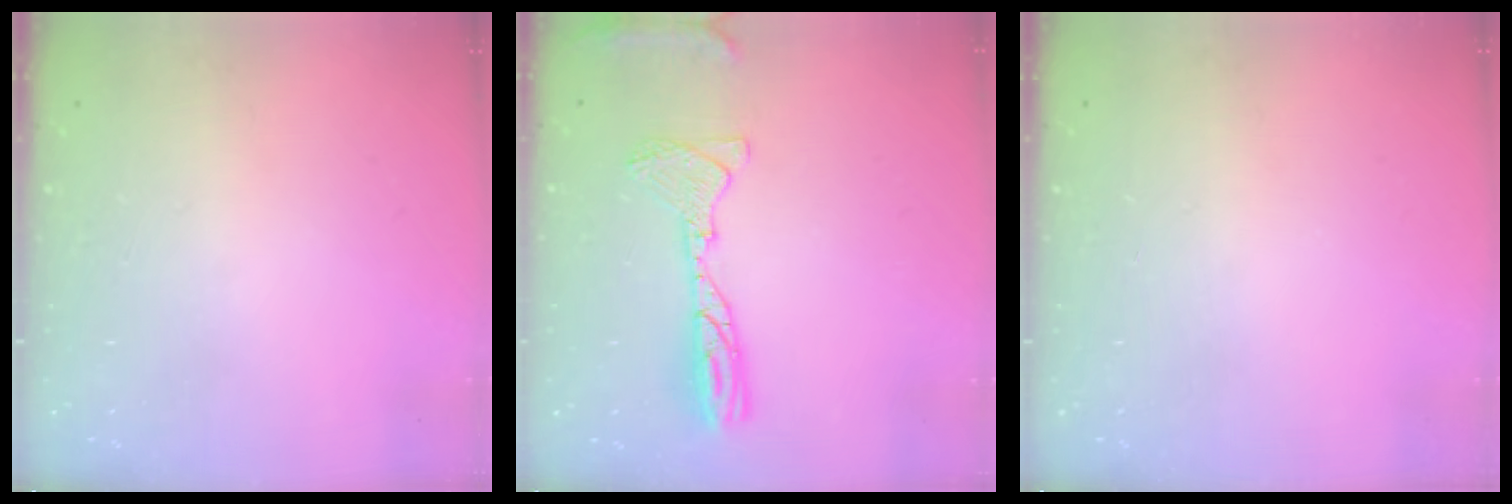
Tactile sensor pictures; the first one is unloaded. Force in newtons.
{"total": 15.3, "press": 13.3, "slide": 7.6}
{"total": 0.0}